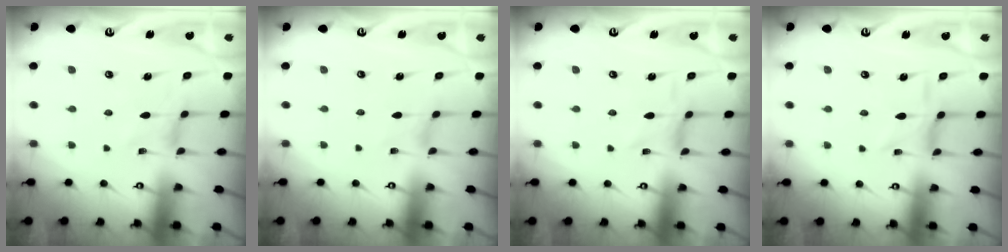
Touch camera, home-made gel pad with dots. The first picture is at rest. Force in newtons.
{"total": 0.0}
{"total": 0.0}
{"total": 2.8, "press": 2.7, "slide": 0.6}